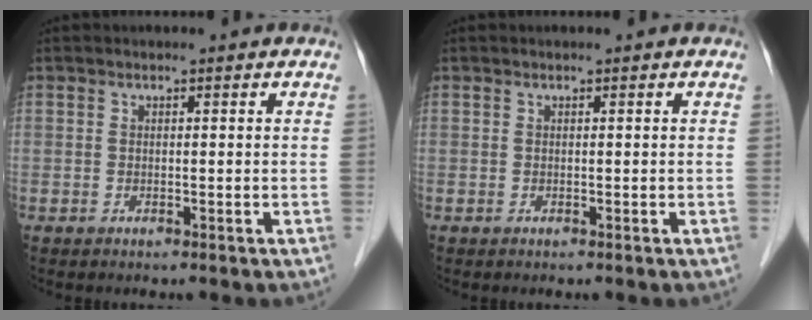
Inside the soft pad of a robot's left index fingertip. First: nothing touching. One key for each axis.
{"total": 0.0}